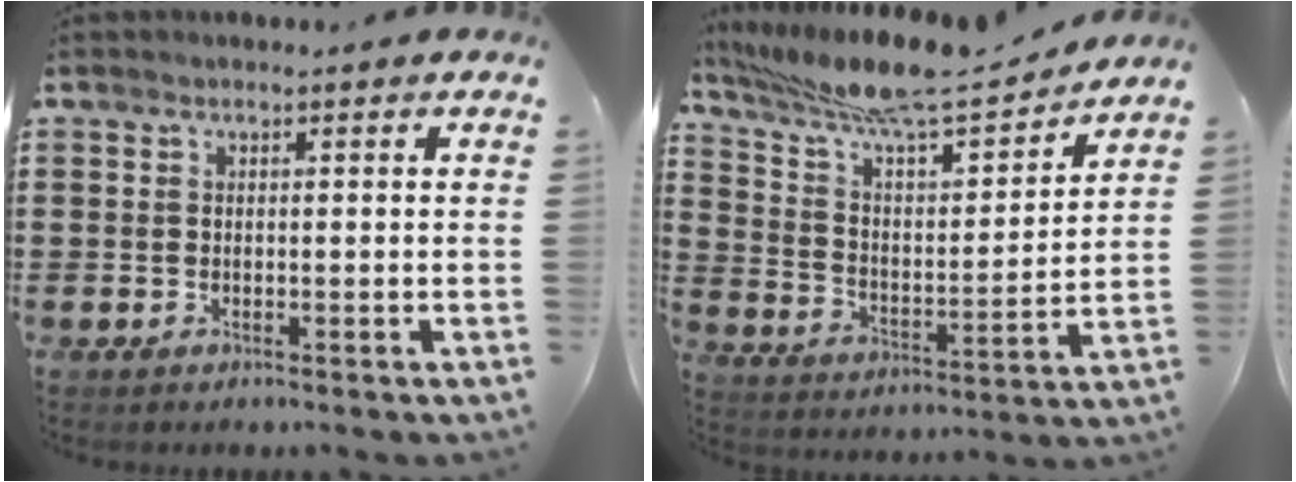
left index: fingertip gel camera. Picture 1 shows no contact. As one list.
[{"total": 9.9, "force": [8.8, 0.6, 4.5], "torque": [-0.122, -0.059, 0.148]}]